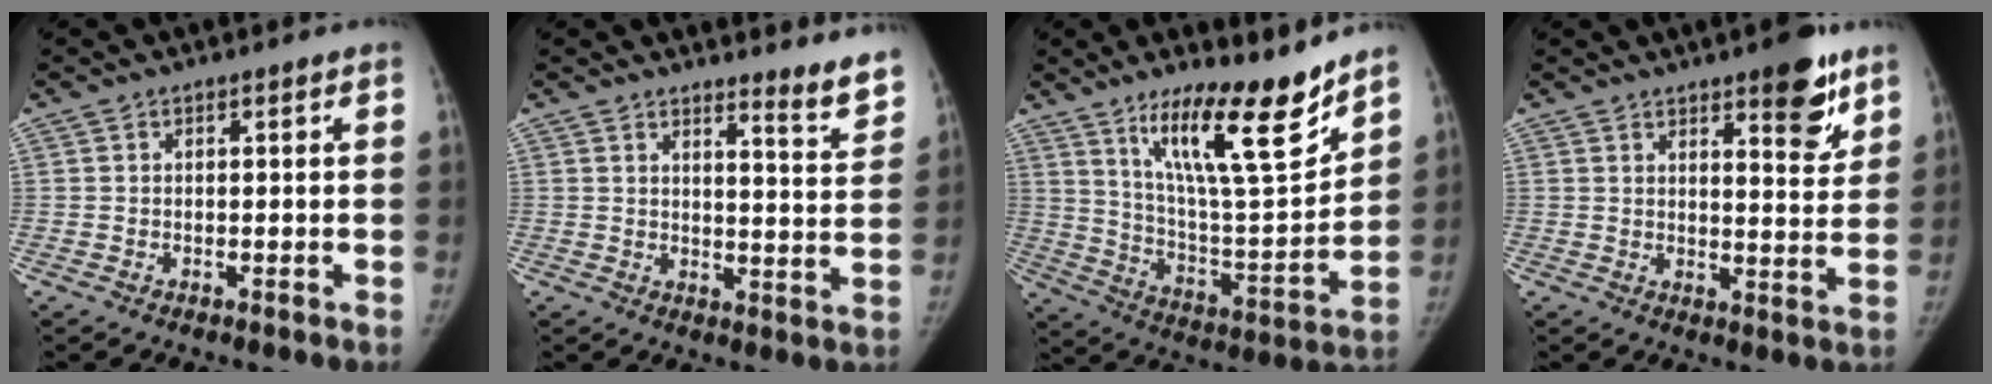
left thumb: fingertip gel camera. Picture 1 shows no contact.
{"total": 6.9, "force": [6.3, 0.8, 2.7], "torque": [-0.020, -0.061, 0.075]}
{"total": 19.4, "force": [13.4, 3.8, 13.5], "torque": [-0.189, -0.090, 0.232]}
{"total": 9.5, "force": [6.0, 2.9, 6.7], "torque": [-0.065, -0.037, 0.081]}